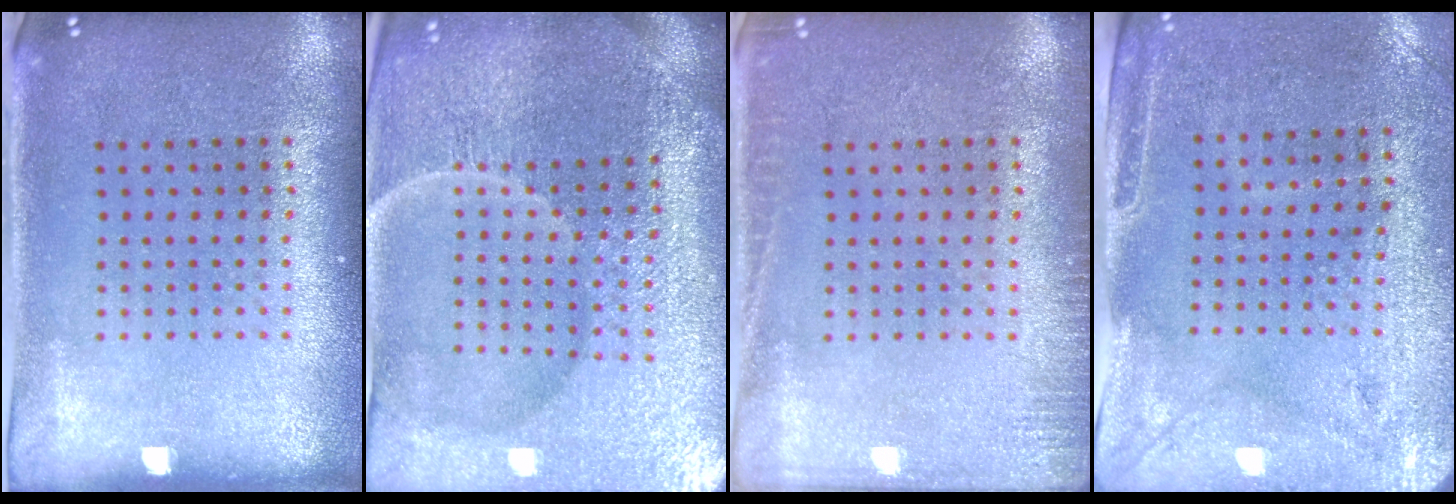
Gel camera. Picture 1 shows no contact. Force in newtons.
{"total": 5.9, "press": 5.4, "slide": 2.4}
{"total": 1.9, "press": 1.9, "slide": 0.4}
{"total": 3.0, "press": 2.5, "slide": 1.5}